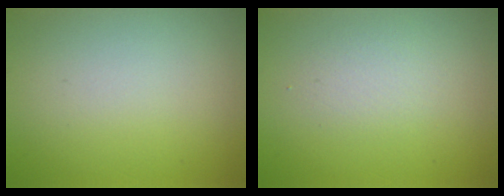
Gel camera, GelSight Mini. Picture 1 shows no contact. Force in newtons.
{"total": 1.6, "press": 1.6, "slide": 0.1}